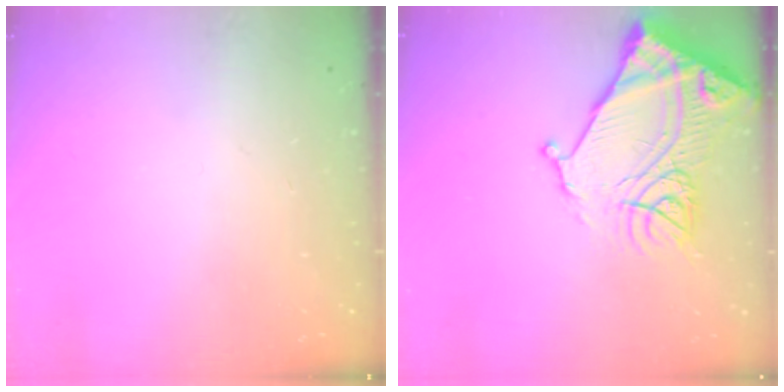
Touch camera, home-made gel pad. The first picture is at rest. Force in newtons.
{"total": 18.5, "press": 18.4, "slide": 1.9}